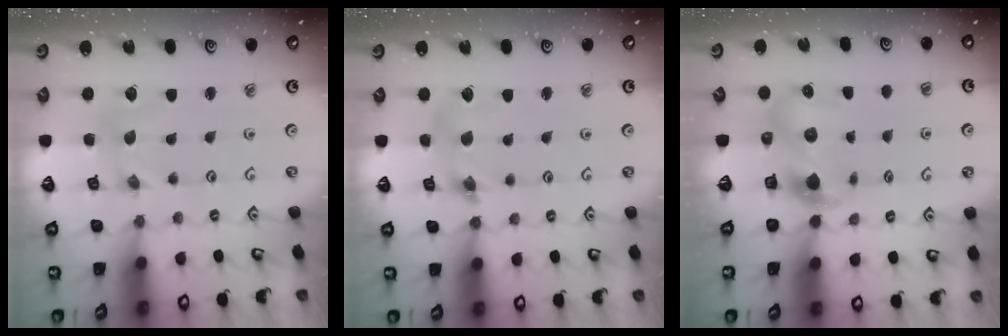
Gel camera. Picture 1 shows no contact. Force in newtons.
{"total": 6.2, "press": 6.1, "slide": 0.7}
{"total": 6.8, "press": 6.8, "slide": 0.5}